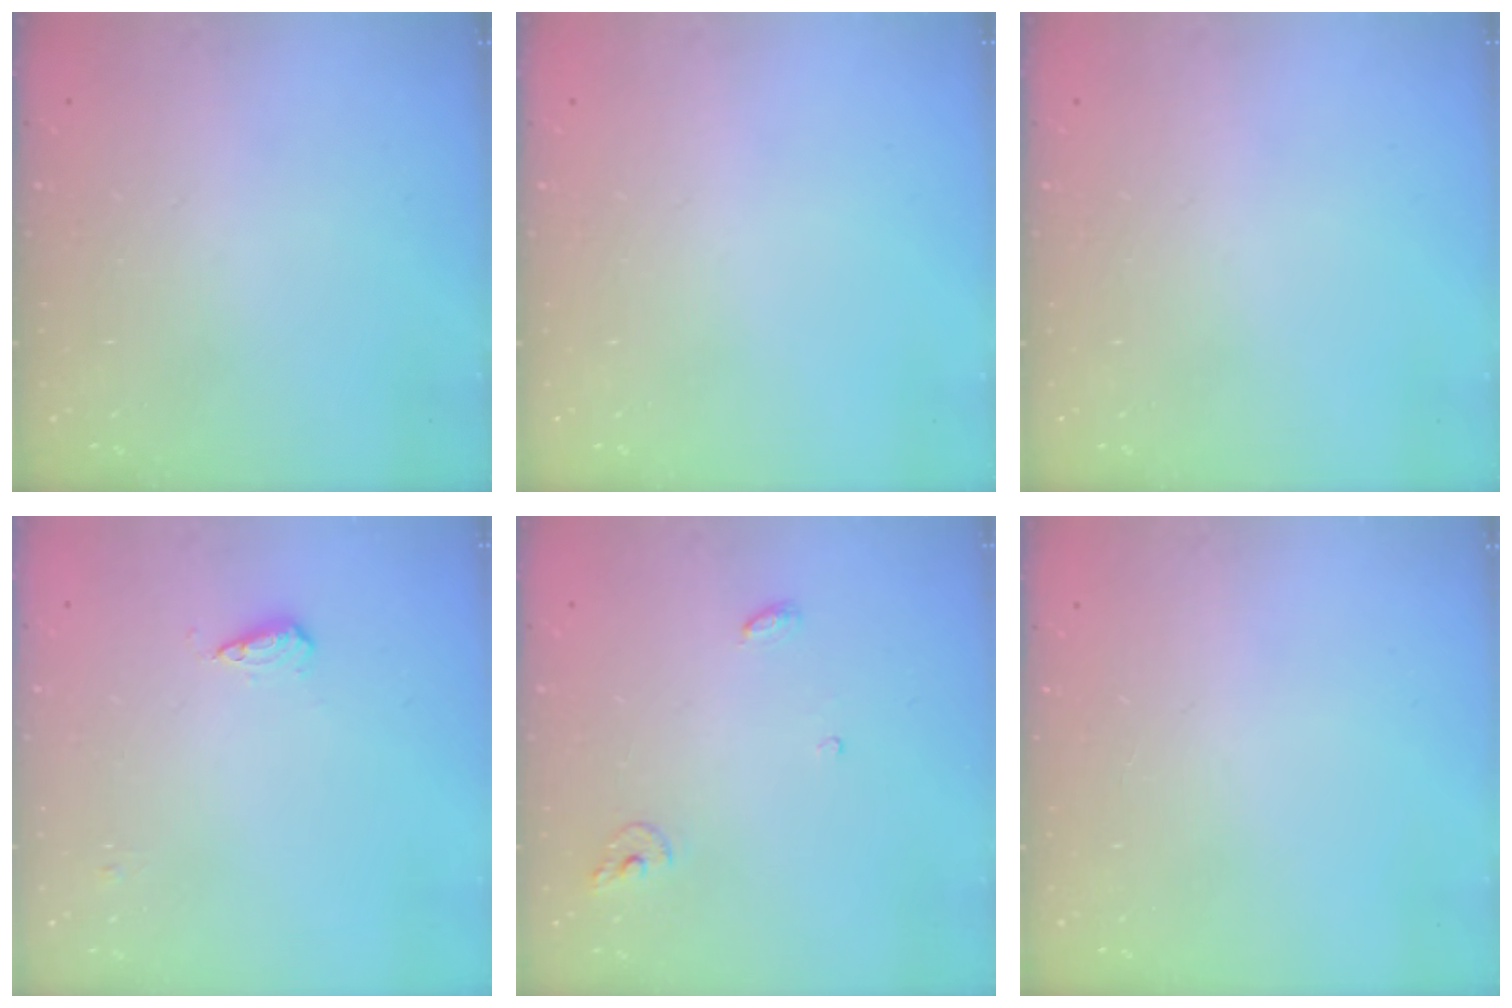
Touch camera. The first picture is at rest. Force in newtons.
{"total": 0.0}
{"total": 0.0}
{"total": 5.5, "press": 5.4, "slide": 0.9}
{"total": 5.0, "press": 5.0, "slide": 0.4}
{"total": 0.0}